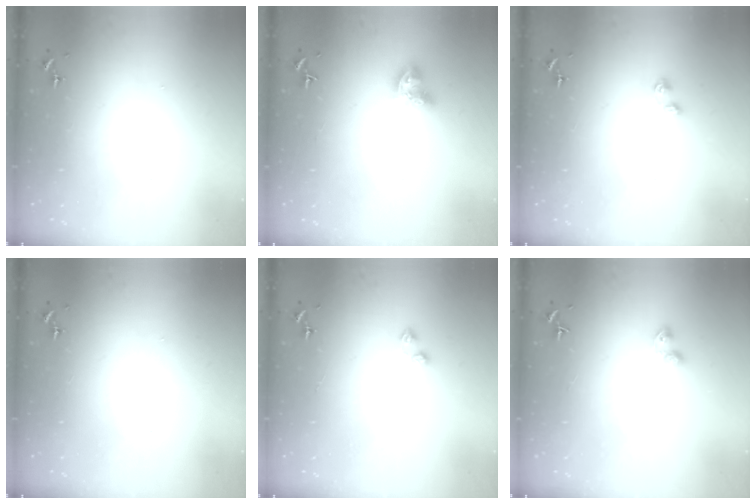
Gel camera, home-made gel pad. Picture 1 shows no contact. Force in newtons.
{"total": 9.0, "press": 9.0, "slide": 0.8}
{"total": 3.0, "press": 2.9, "slide": 0.5}
{"total": 0.0}
{"total": 3.2, "press": 3.2, "slide": 0.4}
{"total": 4.0, "press": 4.0, "slide": 0.4}